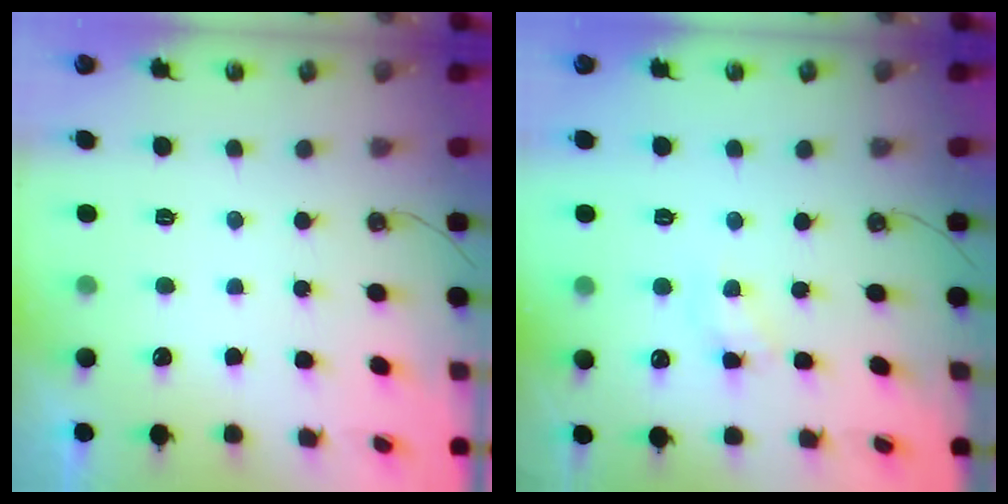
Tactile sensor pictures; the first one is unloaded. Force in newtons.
{"total": 5.0, "press": 5.0, "slide": 0.8}